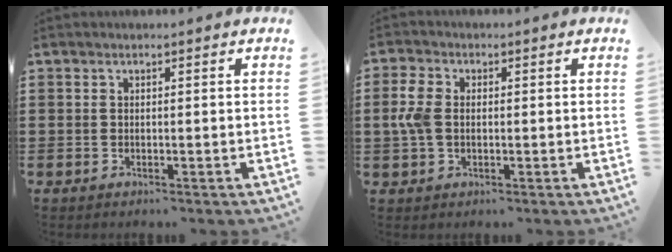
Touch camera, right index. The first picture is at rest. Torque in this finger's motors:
{"motor_torque": [0.71, 0.11, 0.29, 0.12]}